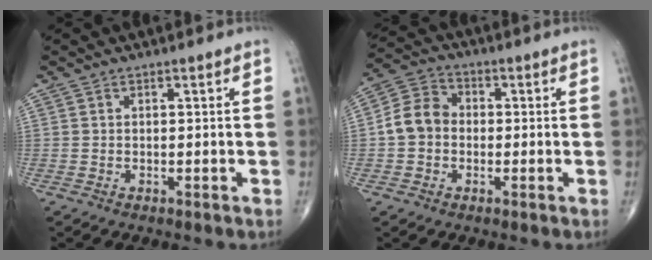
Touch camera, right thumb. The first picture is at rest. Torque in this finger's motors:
{"motor_torque": [-0.25, 0.28, 0.27, -0.12, 0.11]}